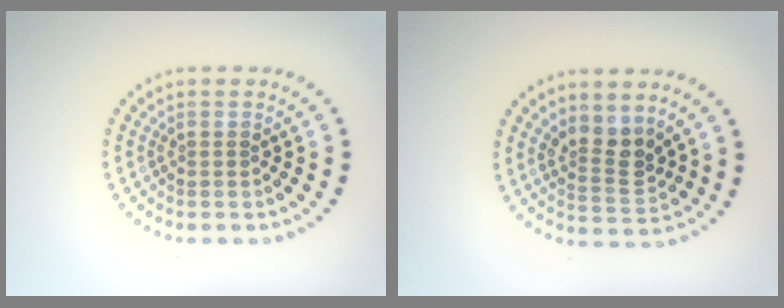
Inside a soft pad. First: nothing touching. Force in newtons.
{"total": 3.0, "press": 2.6, "slide": 1.5}